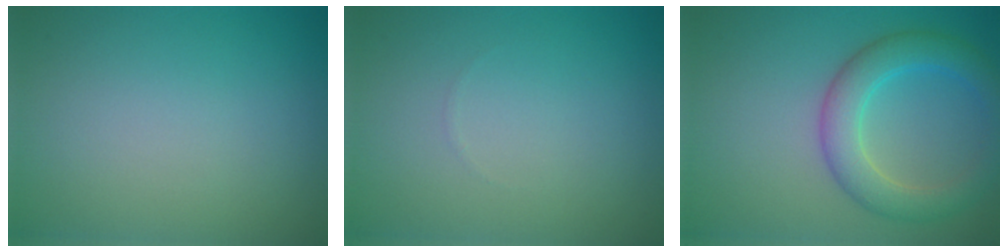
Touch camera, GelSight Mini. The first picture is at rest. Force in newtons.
{"total": 0.0}
{"total": 4.9, "press": 4.9, "slide": 0.1}